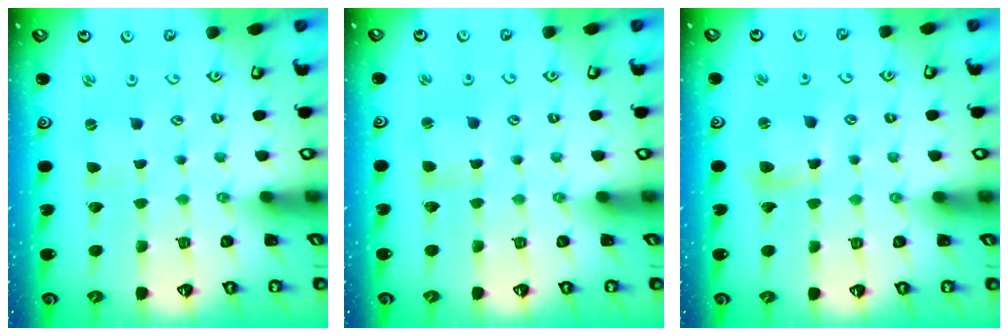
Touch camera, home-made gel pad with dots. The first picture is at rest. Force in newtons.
{"total": 1.6, "press": 1.6, "slide": 0.3}
{"total": 6.9, "press": 6.8, "slide": 1.1}